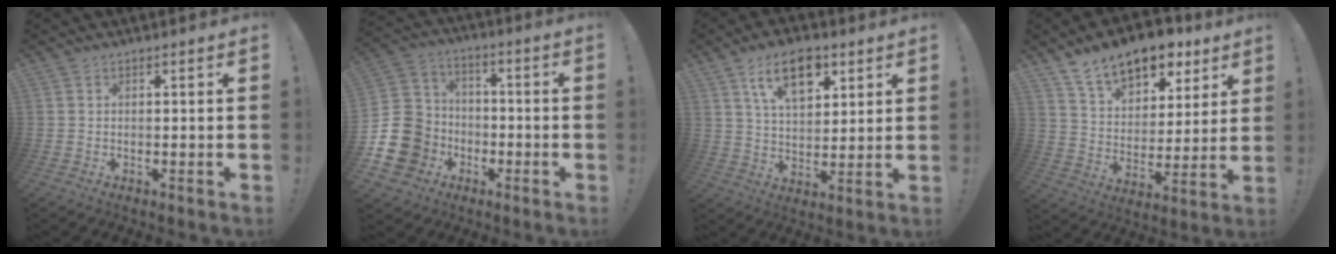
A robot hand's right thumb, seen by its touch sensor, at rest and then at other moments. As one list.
[{"total": 17.2, "force": [-5.5, 14.9, 6.5], "torque": [-0.116, 0.038, -0.083]}, {"total": 13.4, "force": [7.2, 7.5, 8.4], "torque": [-0.137, -0.016, 0.131]}, {"total": 15.8, "force": [11.3, 8.4, 7.0], "torque": [-0.103, -0.076, 0.203]}]